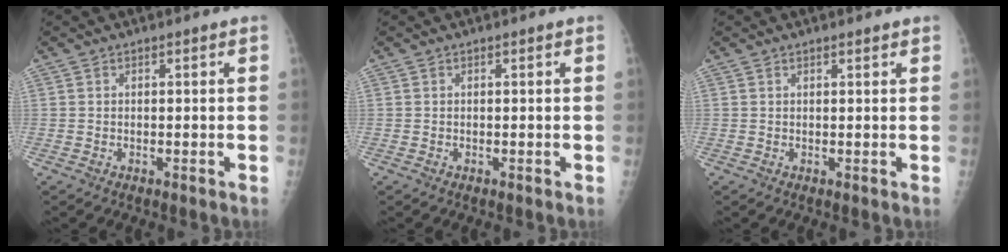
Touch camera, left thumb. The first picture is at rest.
{"total": 0.0}
{"total": 1.0, "force": [0.7, 0.3, 0.5], "torque": [-0.007, -0.003, 0.010]}